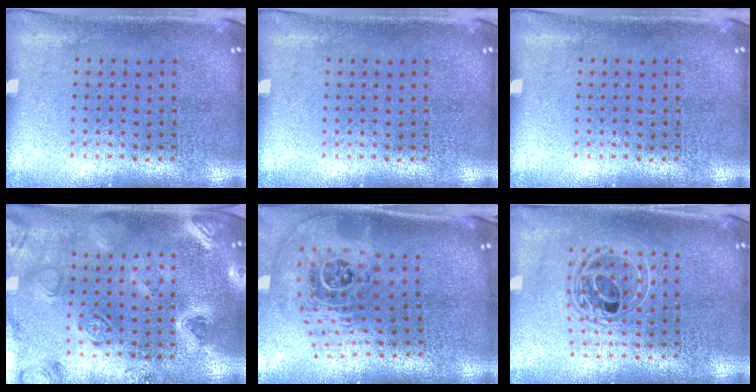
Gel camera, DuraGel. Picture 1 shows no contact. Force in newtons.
{"total": 0.0}
{"total": 0.0}
{"total": 2.1, "press": 2.1, "slide": 0.2}
{"total": 2.8, "press": 1.9, "slide": 2.1}
{"total": 1.7, "press": 1.4, "slide": 1.0}